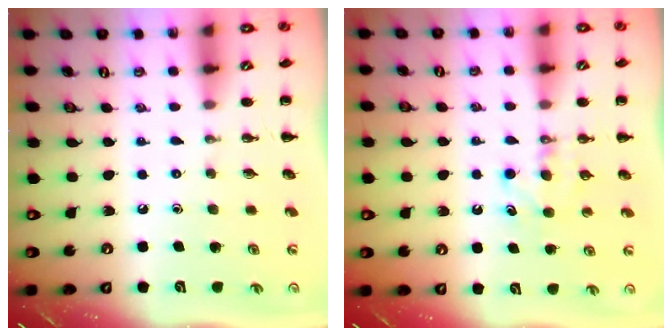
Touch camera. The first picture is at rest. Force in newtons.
{"total": 5.6, "press": 5.3, "slide": 1.6}